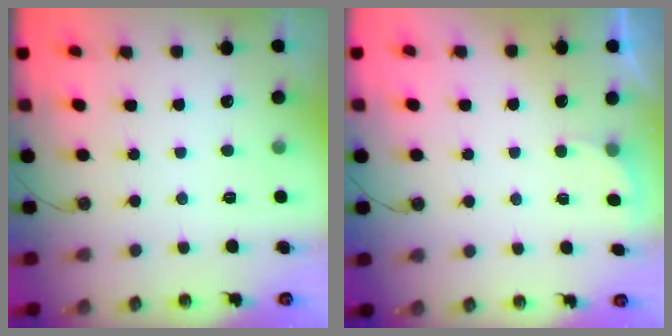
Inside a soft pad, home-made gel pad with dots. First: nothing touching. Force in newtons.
{"total": 1.8, "press": 1.7, "slide": 0.8}